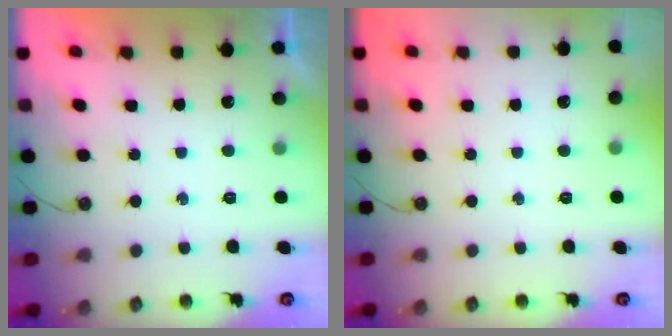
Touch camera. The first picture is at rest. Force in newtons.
{"total": 0.0}